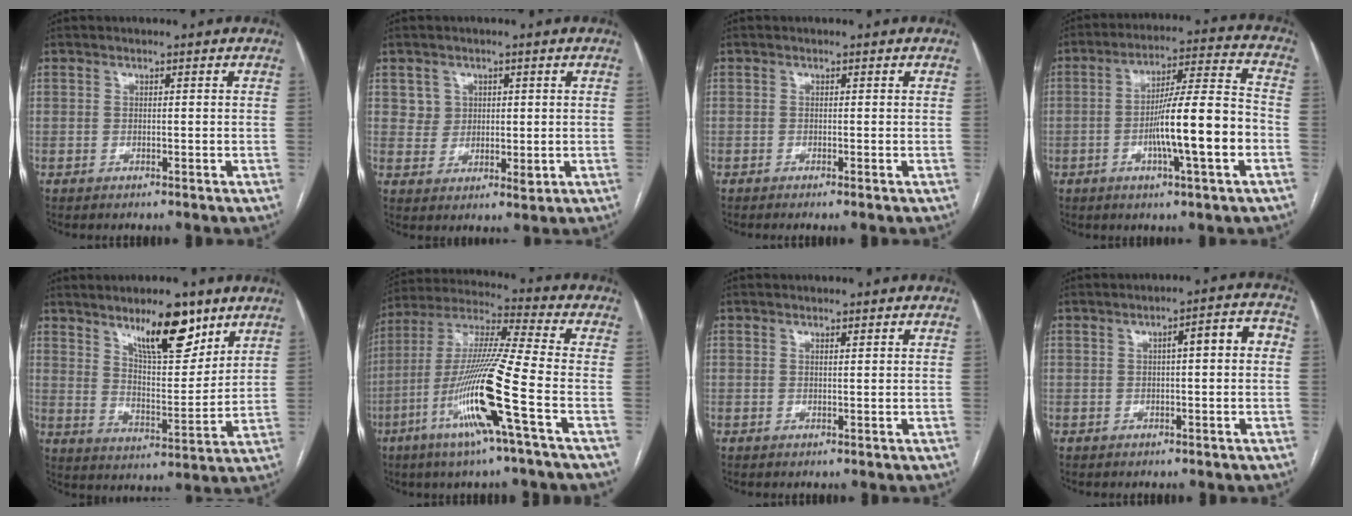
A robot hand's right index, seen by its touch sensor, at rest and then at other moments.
{"total": 4.1, "force": [1.4, 3.7, 1.0], "torque": [-0.009, 0.000, 0.030]}
{"total": 0.7, "force": [-0.4, -0.1, 0.5], "torque": [-0.010, 0.000, -0.008]}
{"total": 14.1, "force": [-3.7, 0.6, 13.6], "torque": [-0.222, 0.009, -0.061]}
{"total": 11.8, "force": [7.9, 3.3, 8.1], "torque": [-0.130, -0.005, 0.136]}
{"total": 16.9, "force": [-6.4, -1.1, 15.6], "torque": [-0.311, -0.014, -0.126]}
{"total": 0.5, "force": [0.4, 0.0, 0.4], "torque": [-0.007, -0.001, 0.006]}
{"total": 5.1, "force": [0.3, 1.0, 5.0], "torque": [-0.067, 0.026, 0.002]}